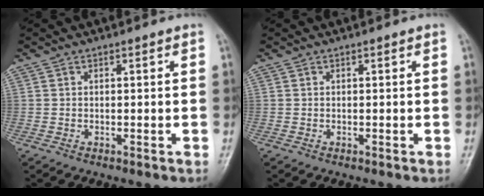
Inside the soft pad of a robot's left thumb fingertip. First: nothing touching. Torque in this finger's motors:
{"motor_torque": [0.00, 0.00, 0.00, 0.00, 0.00]}